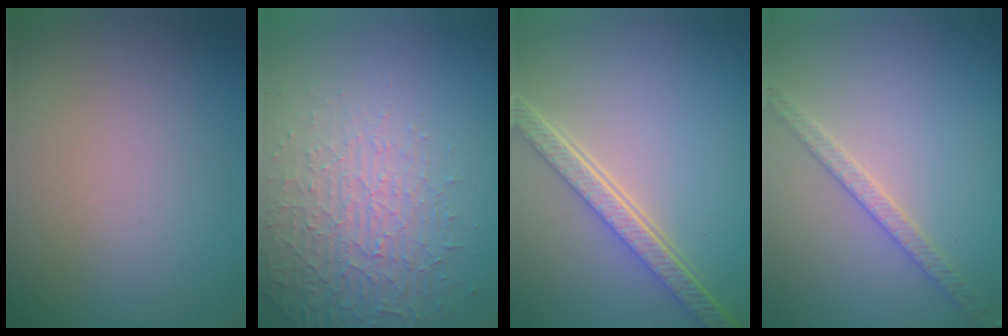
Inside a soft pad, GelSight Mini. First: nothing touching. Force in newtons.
{"total": 4.5, "press": 3.1, "slide": 3.2}
{"total": 5.6, "press": 4.0, "slide": 3.9}
{"total": 2.5, "press": 2.4, "slide": 0.4}